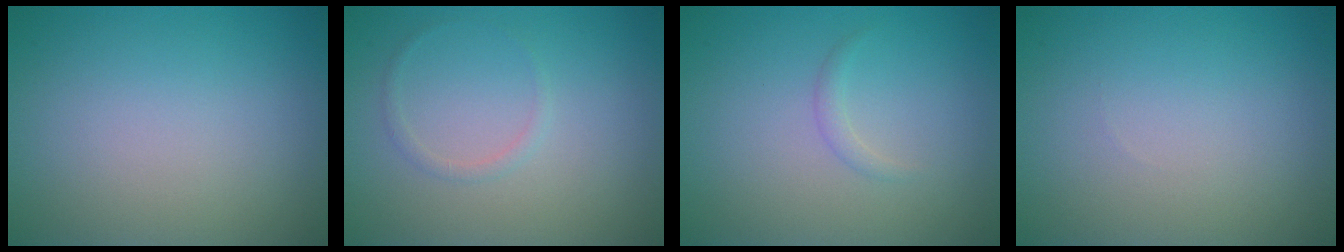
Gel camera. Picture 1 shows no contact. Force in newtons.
{"total": 0.8, "press": 0.8, "slide": 0.0}
{"total": 0.8, "press": 0.8, "slide": 0.1}
{"total": 0.0}